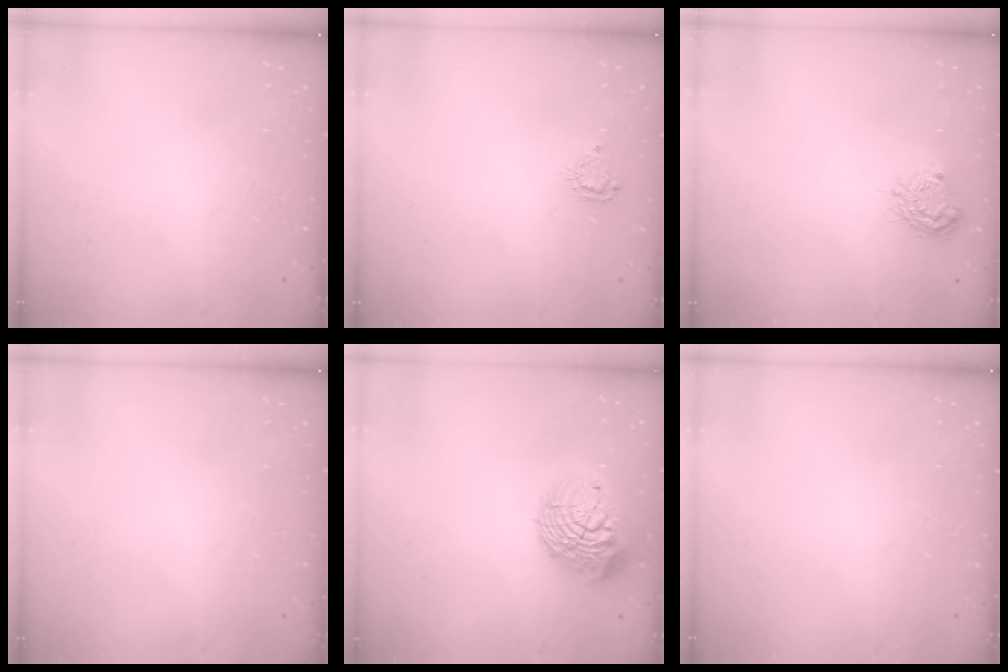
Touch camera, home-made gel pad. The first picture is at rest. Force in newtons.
{"total": 4.7, "press": 4.6, "slide": 0.4}
{"total": 8.6, "press": 8.5, "slide": 0.9}
{"total": 0.0}
{"total": 13.1, "press": 12.9, "slide": 1.8}
{"total": 0.0}